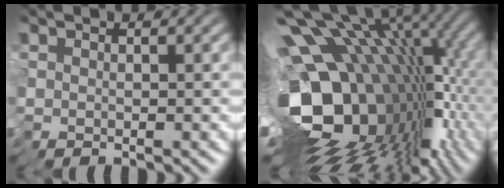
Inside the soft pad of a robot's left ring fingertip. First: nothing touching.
{"total": 17.3, "force": [-0.4, 9.7, 14.3], "torque": [-0.231, -0.017, 0.013]}